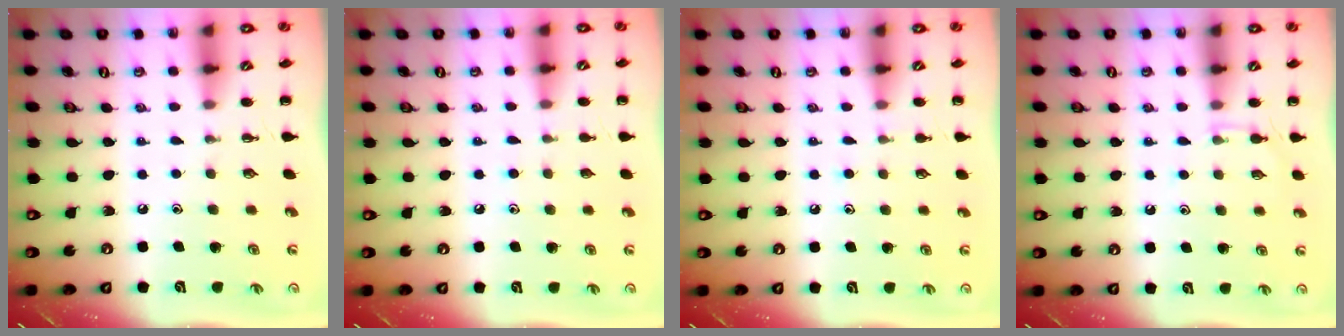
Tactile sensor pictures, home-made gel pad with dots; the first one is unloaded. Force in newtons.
{"total": 3.8, "press": 3.5, "slide": 1.4}
{"total": 5.0, "press": 4.8, "slide": 1.6}
{"total": 3.8, "press": 3.6, "slide": 1.3}